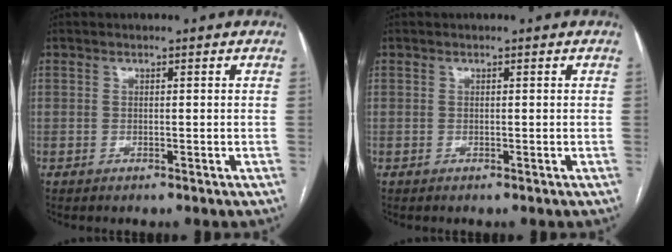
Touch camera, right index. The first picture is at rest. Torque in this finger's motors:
{"motor_torque": [0.00, 0.00, 0.00, 0.00]}